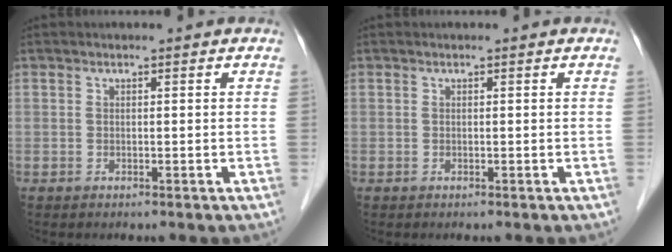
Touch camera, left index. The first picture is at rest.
{"total": 0.0}